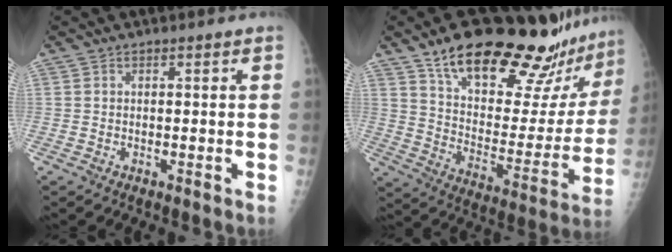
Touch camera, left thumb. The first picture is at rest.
{"total": 28.5, "force": [21.8, 8.4, 16.4], "torque": [-0.202, -0.095, 0.319]}